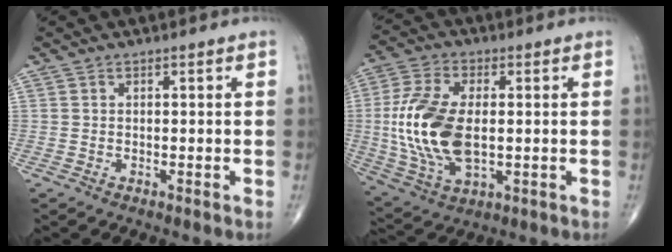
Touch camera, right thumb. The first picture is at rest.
{"total": 16.6, "force": [-0.1, 8.9, 14.1], "torque": [-0.299, -0.006, 0.004]}